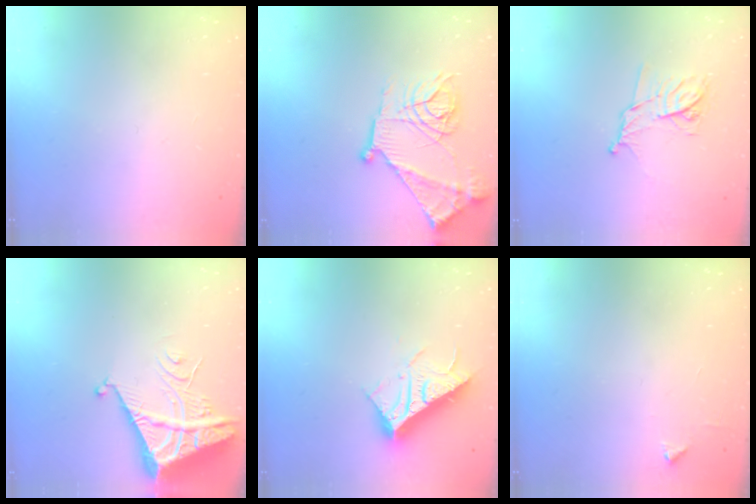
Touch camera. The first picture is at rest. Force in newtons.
{"total": 16.5, "press": 16.5, "slide": 1.3}
{"total": 10.3, "press": 10.3, "slide": 0.3}
{"total": 7.0, "press": 6.9, "slide": 0.7}
{"total": 17.0, "press": 17.0, "slide": 0.3}
{"total": 2.1, "press": 2.1, "slide": 0.3}